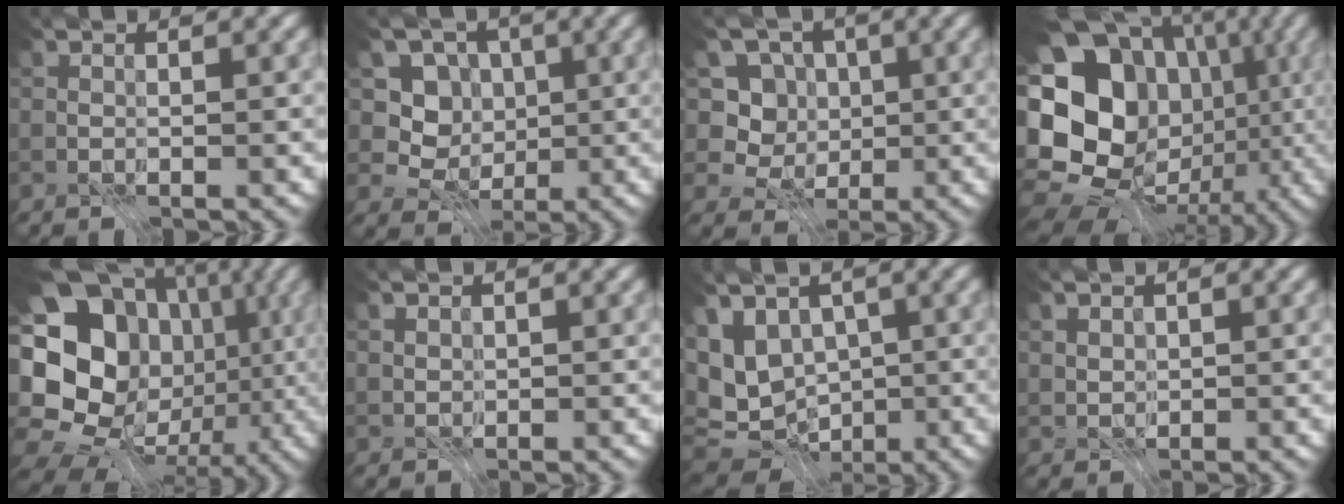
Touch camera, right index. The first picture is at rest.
{"total": 5.0, "force": [0.1, 4.6, 1.9], "torque": [-0.017, -0.004, -0.025]}
{"total": 5.9, "force": [-0.2, 5.5, 2.1], "torque": [-0.028, 0.012, -0.037]}
{"total": 20.9, "force": [-0.1, 17.6, 11.3], "torque": [-0.212, 0.015, -0.014]}
{"total": 19.7, "force": [1.3, 16.3, 11.0], "torque": [-0.204, 0.012, 0.022]}
{"total": 0.9, "force": [0.5, 0.7, 0.4], "torque": [-0.011, -0.001, 0.014]}
{"total": 8.1, "force": [0.5, 5.6, 5.9], "torque": [-0.117, 0.009, 0.019]}
{"total": 1.6, "force": [0.8, 1.2, 0.7], "torque": [-0.019, -0.005, 0.027]}